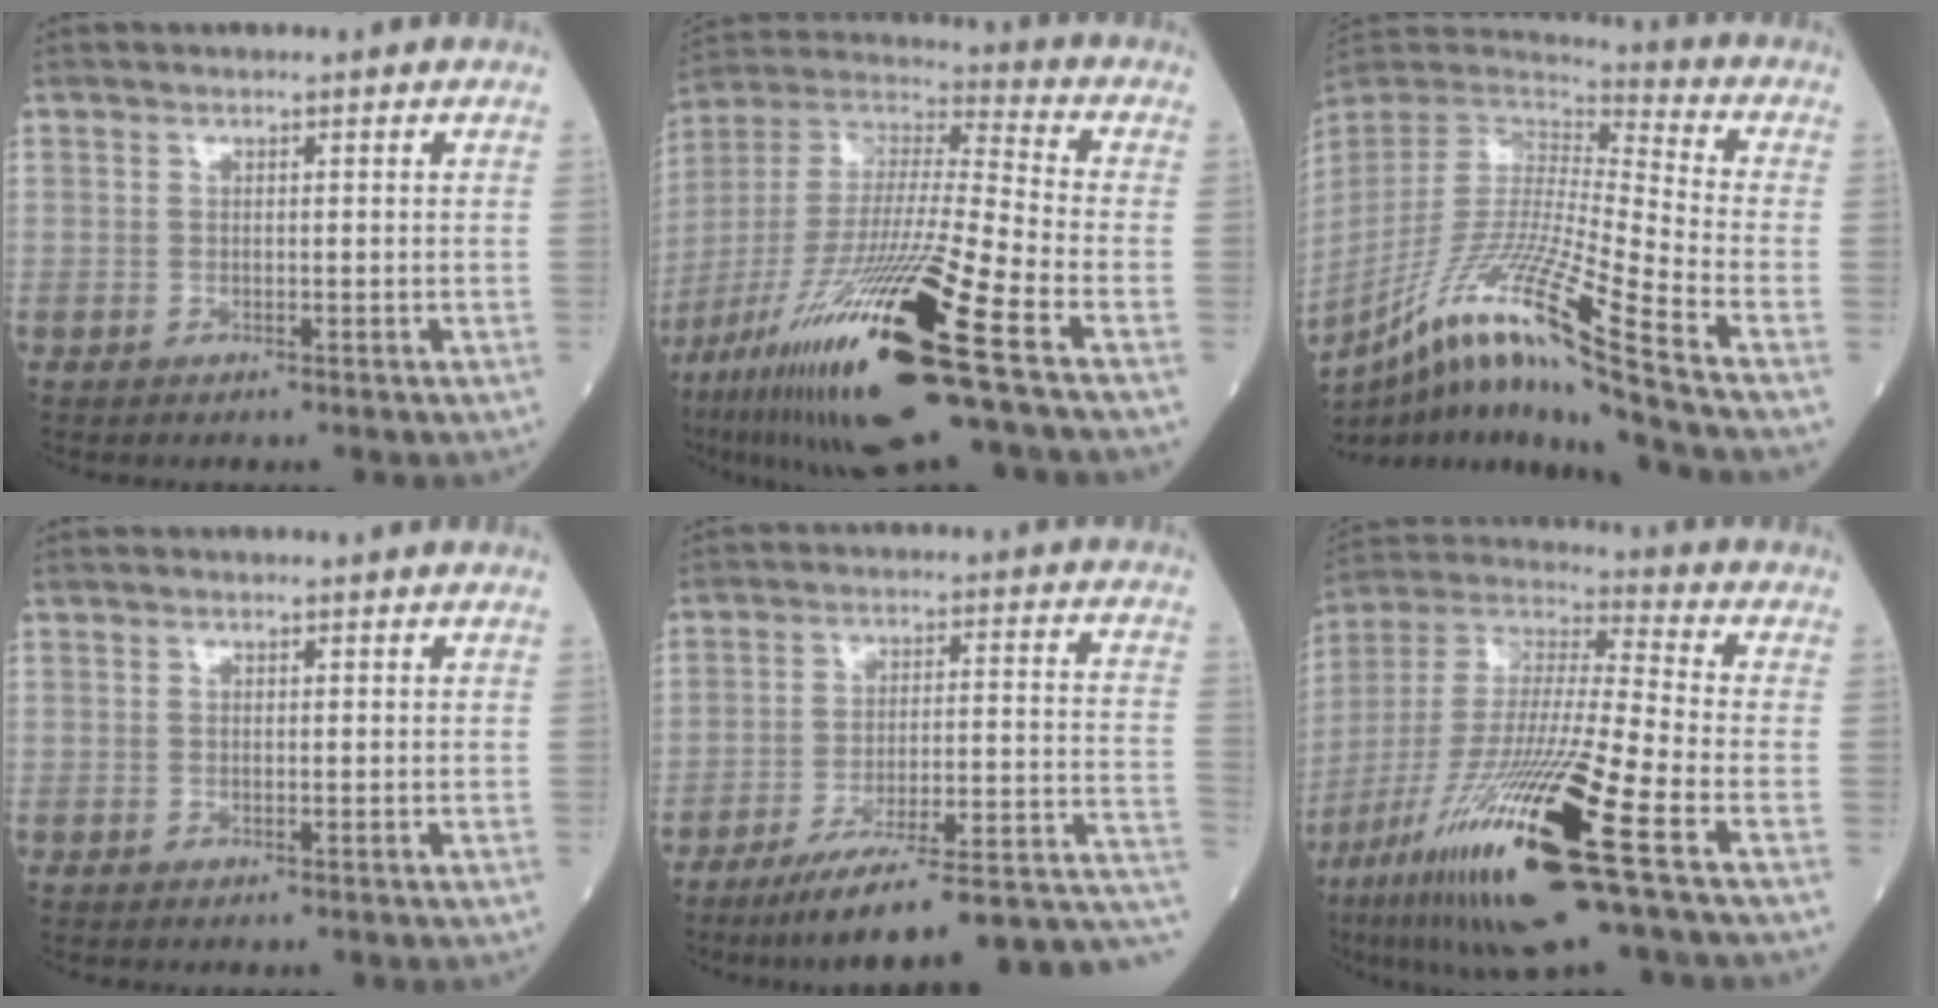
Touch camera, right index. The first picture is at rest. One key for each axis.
{"total": 26.2, "fx": -13.2, "fy": 1.1, "fz": 22.6, "tx": -0.445, "ty": -0.057, "tz": -0.239}
{"total": 21.9, "fx": -13.4, "fy": -1.3, "fz": 17.3, "tx": -0.347, "ty": -0.040, "tz": -0.254}
{"total": 0.0}
{"total": 20.1, "fx": -14.5, "fy": 1.9, "fz": 13.7, "tx": -0.142, "ty": 0.024, "tz": -0.216}
{"total": 23.9, "fx": -11.6, "fy": 1.1, "fz": 20.9, "tx": -0.421, "ty": -0.061, "tz": -0.215}